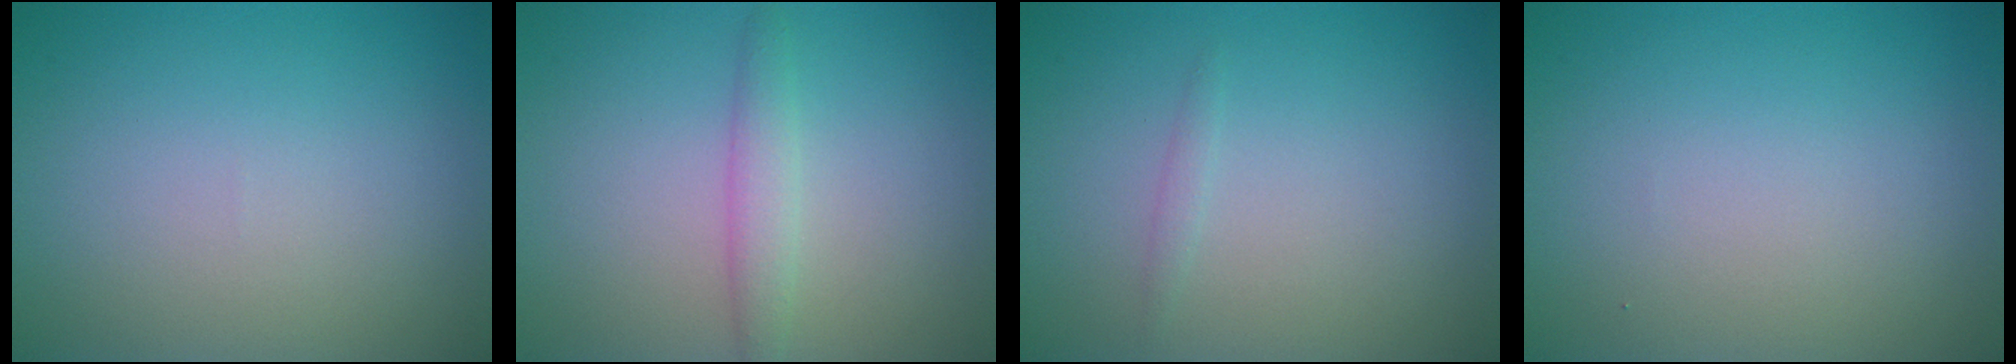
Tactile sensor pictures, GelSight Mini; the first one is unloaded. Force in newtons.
{"total": 1.9, "press": 1.9, "slide": 0.0}
{"total": 0.5, "press": 0.5, "slide": 0.0}
{"total": 0.0}